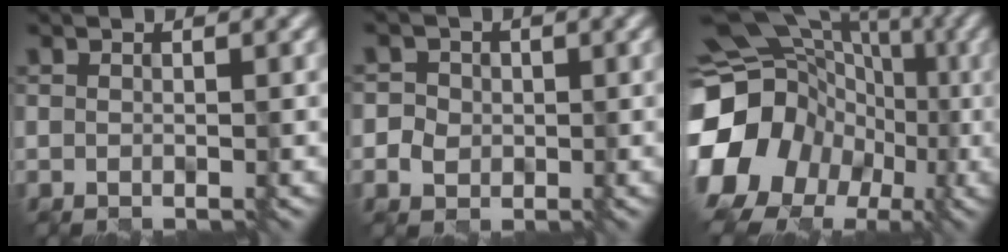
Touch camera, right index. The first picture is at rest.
{"total": 3.3, "force": [0.3, 3.1, 1.0], "torque": [-0.003, 0.010, 0.000]}
{"total": 18.0, "force": [-4.2, 15.7, 7.7], "torque": [-0.166, -0.004, -0.101]}